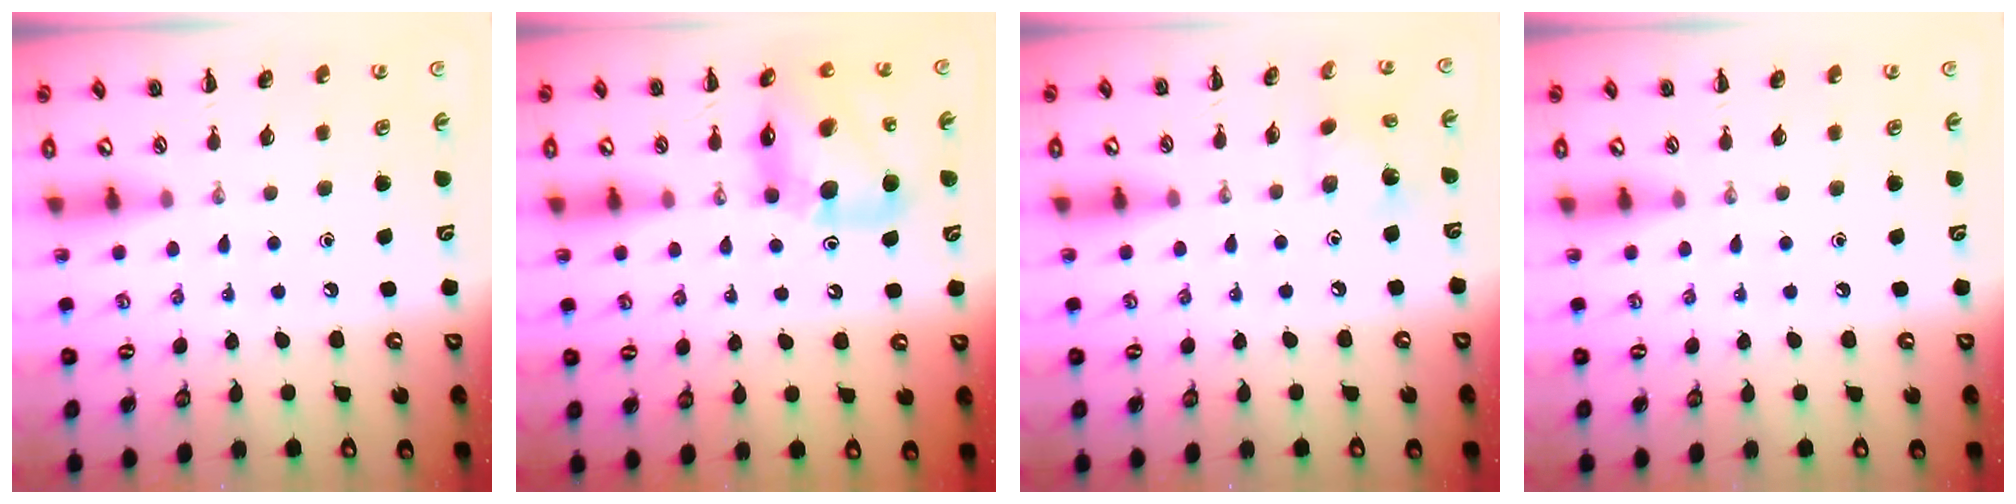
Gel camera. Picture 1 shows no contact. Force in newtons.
{"total": 14.9, "press": 14.2, "slide": 4.4}
{"total": 3.5, "press": 3.5, "slide": 0.6}
{"total": 0.0}